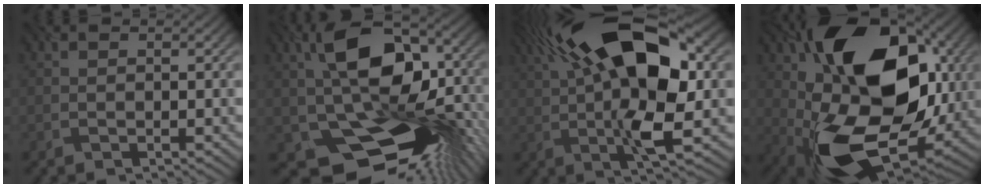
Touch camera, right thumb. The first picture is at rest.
{"total": 17.8, "force": [-2.2, 11.6, 13.4], "torque": [-0.220, -0.019, -0.027]}
{"total": 17.7, "force": [4.0, 7.2, 15.7], "torque": [-0.279, 0.038, 0.046]}
{"total": 21.2, "force": [2.6, 13.3, 16.3], "torque": [-0.312, -0.011, 0.034]}